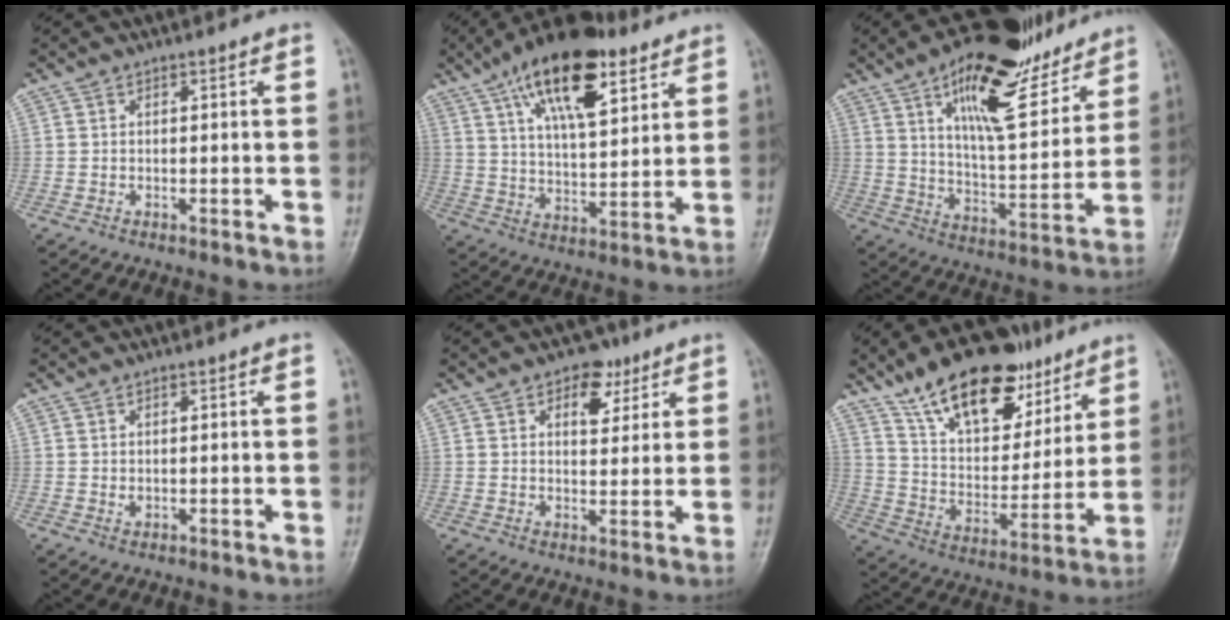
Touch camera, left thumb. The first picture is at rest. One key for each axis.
{"total": 18.7, "fx": 10.1, "fy": 7.8, "fz": 13.7, "tx": -0.199, "ty": -0.032, "tz": 0.169}
{"total": 19.6, "fx": 12.2, "fy": 7.2, "fz": 13.5, "tx": -0.171, "ty": -0.058, "tz": 0.204}
{"total": 1.0, "fx": 0.3, "fy": 0.7, "fz": 0.6, "tx": -0.009, "ty": -0.003, "tz": 0.008}
{"total": 6.4, "fx": 3.4, "fy": 4.1, "fz": 3.5, "tx": -0.020, "ty": -0.013, "tz": 0.045}
{"total": 21.5, "fx": 13.9, "fy": 10.6, "fz": 12.5, "tx": -0.157, "ty": -0.050, "tz": 0.240}